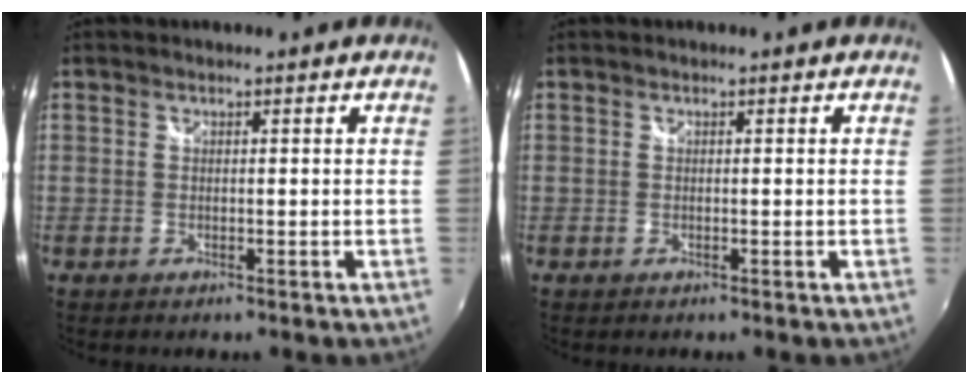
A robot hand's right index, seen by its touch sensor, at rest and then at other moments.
{"total": 0.0}